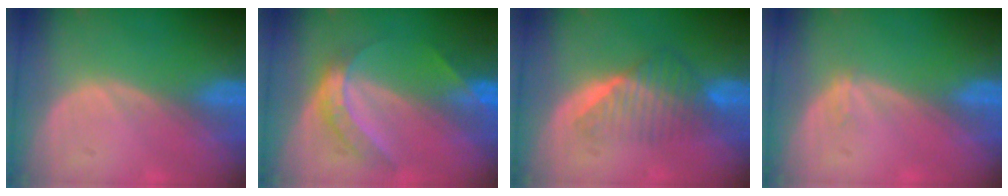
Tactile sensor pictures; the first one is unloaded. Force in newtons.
{"total": 6.1, "press": 5.1, "slide": 3.2}
{"total": 6.6, "press": 5.8, "slide": 3.2}
{"total": 0.9, "press": 0.6, "slide": 0.6}